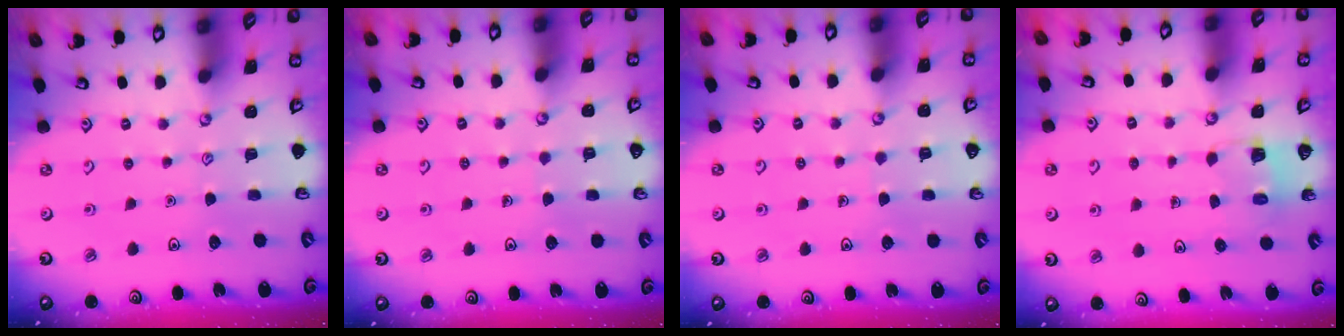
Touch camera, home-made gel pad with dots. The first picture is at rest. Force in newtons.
{"total": 2.5, "press": 2.5, "slide": 0.2}
{"total": 2.5, "press": 2.5, "slide": 0.2}
{"total": 3.0, "press": 3.0, "slide": 0.2}